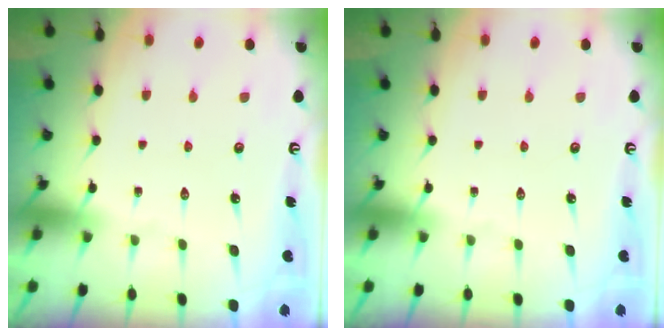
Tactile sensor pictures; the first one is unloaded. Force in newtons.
{"total": 0.0}